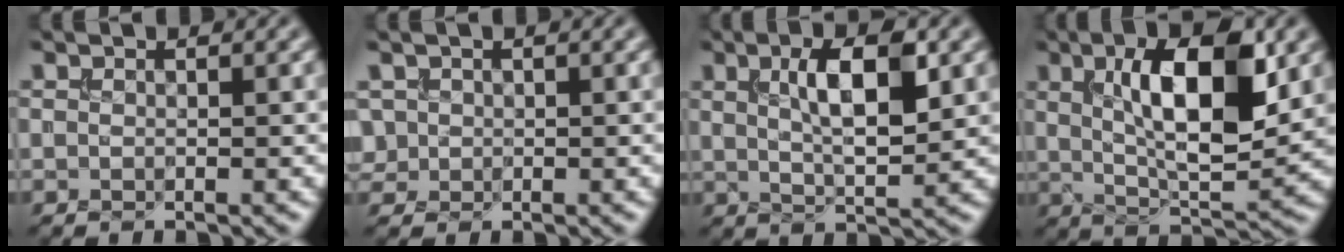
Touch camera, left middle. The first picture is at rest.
{"total": 1.4, "force": [0.1, 1.4, 0.3], "torque": [-0.001, -0.003, 0.006]}
{"total": 5.7, "force": [1.7, 1.8, 5.1], "torque": [-0.090, 0.004, 0.029]}
{"total": 10.0, "force": [2.6, 3.5, 9.0], "torque": [-0.138, 0.003, 0.042]}